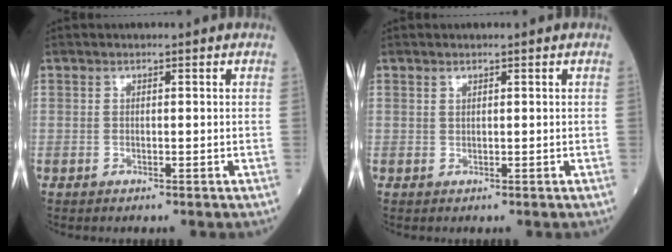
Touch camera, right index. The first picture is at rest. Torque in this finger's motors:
{"motor_torque": [-0.14, 0.11, -0.07, -0.01]}